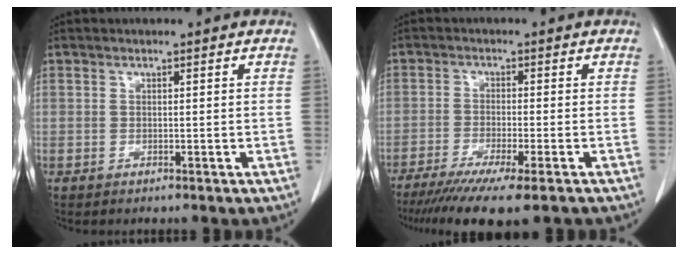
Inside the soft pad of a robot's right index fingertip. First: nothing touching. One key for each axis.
{"total": 12.2, "fx": -9.4, "fy": 0.6, "fz": 7.8, "tx": -0.114, "ty": -0.031, "tz": -0.145}